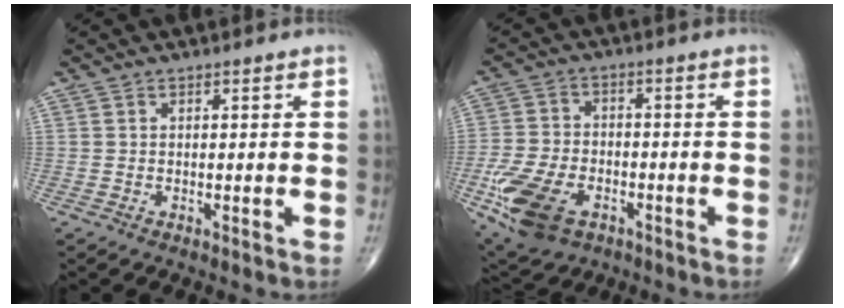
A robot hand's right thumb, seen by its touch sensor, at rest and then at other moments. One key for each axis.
{"total": 14.2, "fx": -6.2, "fy": 8.5, "fz": 9.5, "tx": -0.187, "ty": 0.010, "tz": -0.108}